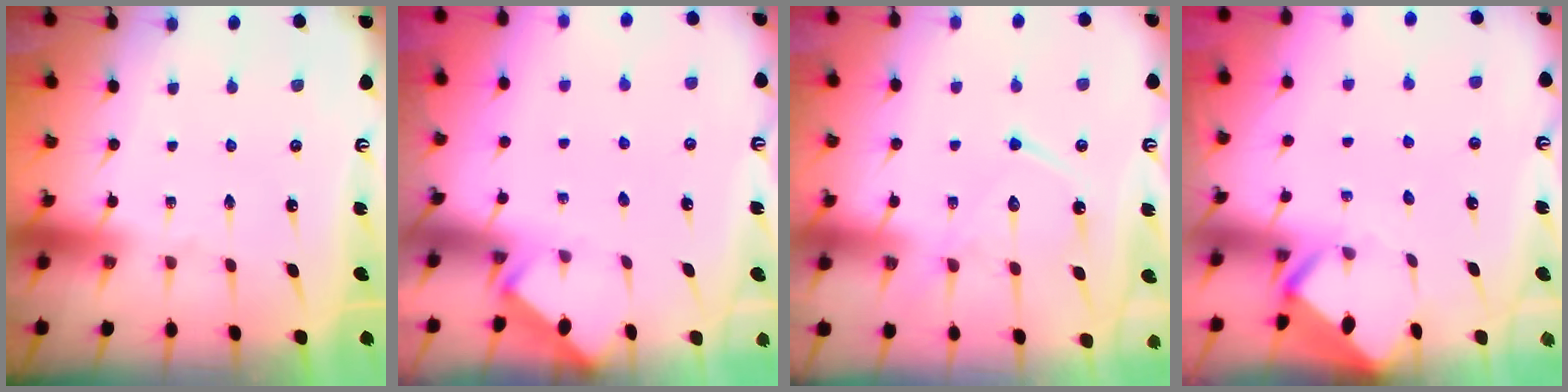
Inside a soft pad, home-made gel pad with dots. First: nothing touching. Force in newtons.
{"total": 1.7, "press": 1.7, "slide": 0.2}
{"total": 13.0, "press": 13.0, "slide": 1.2}
{"total": 3.7, "press": 3.7, "slide": 0.2}